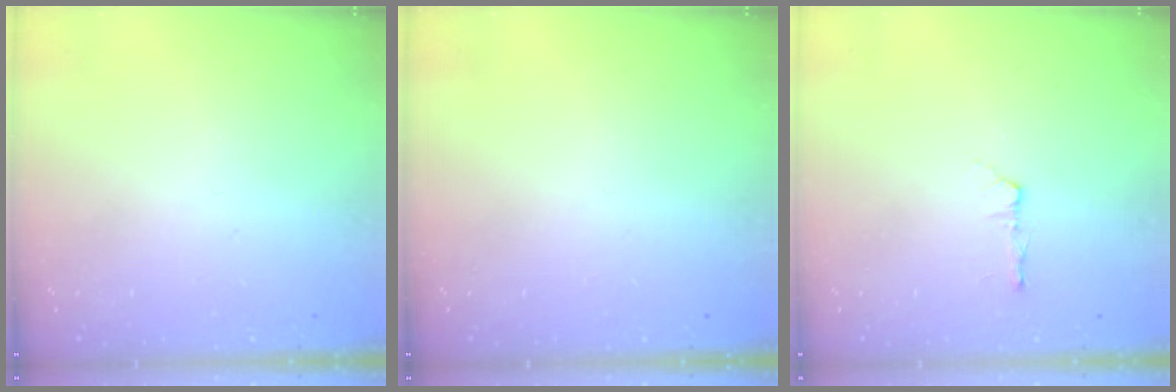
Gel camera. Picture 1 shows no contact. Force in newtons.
{"total": 0.0}
{"total": 2.9, "press": 2.4, "slide": 1.6}